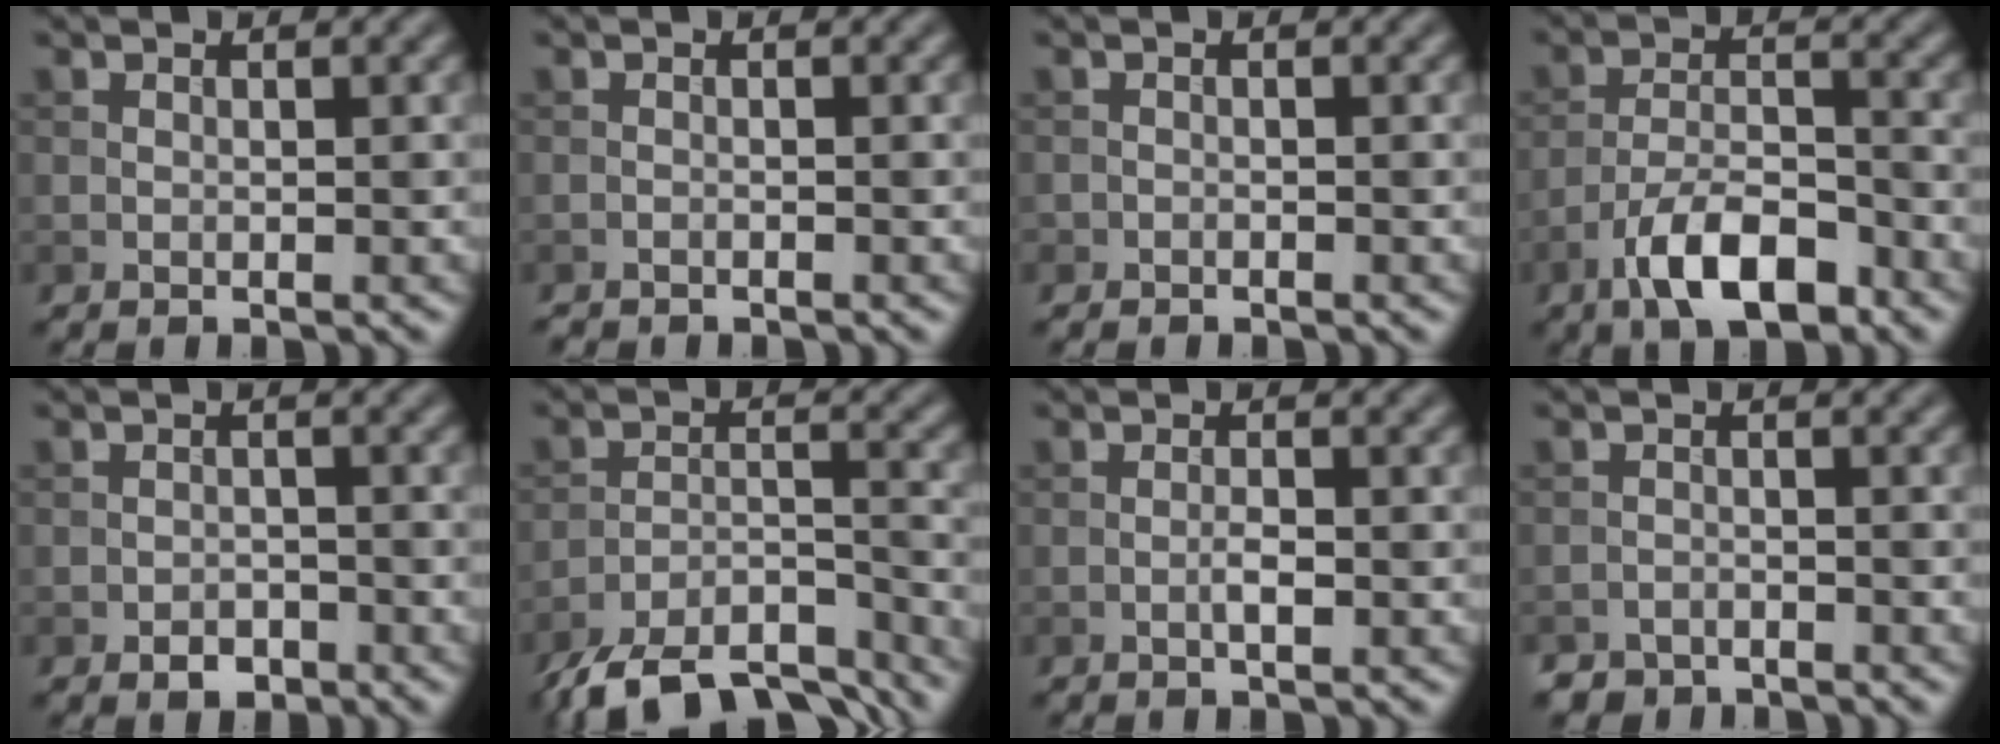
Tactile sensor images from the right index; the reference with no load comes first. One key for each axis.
{"total": 0.8, "fx": -0.8, "fy": 0.0, "fz": 0.0, "tx": 0.002, "ty": -0.003, "tz": -0.016}
{"total": 0.6, "fx": -0.5, "fy": 0.3, "fz": 0.0, "tx": 0.004, "ty": -0.002, "tz": -0.010}
{"total": 6.8, "fx": -4.3, "fy": 2.5, "fz": 4.6, "tx": -0.080, "ty": 0.005, "tz": -0.078}
{"total": 1.7, "fx": -1.1, "fy": 1.1, "fz": 0.8, "tx": -0.009, "ty": 0.002, "tz": -0.021}
{"total": 10.5, "fx": -9.2, "fy": 2.7, "fz": 4.4, "tx": -0.080, "ty": -0.007, "tz": -0.151}
{"total": 1.3, "fx": -0.4, "fy": 0.3, "fz": 1.2, "tx": -0.022, "ty": 0.001, "tz": -0.009}
{"total": 3.4, "fx": -3.1, "fy": 1.4, "fz": -0.1, "tx": 0.012, "ty": 0.000, "tz": -0.047}